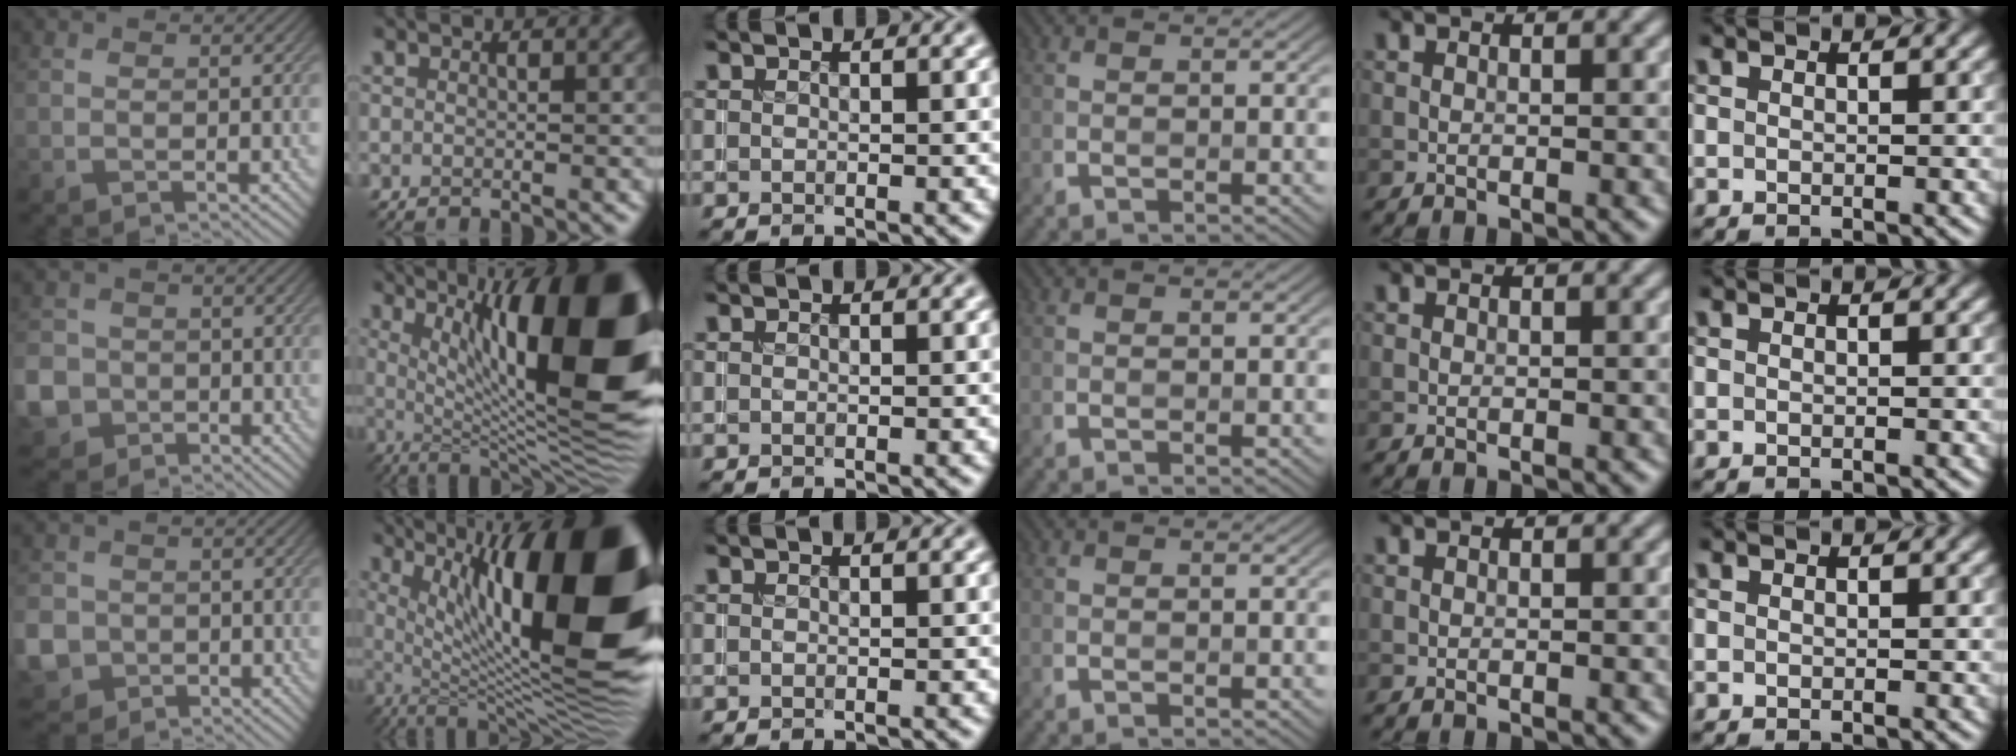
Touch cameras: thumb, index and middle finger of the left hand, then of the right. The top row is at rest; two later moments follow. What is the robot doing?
{"motion": "insert", "object": "coin"}